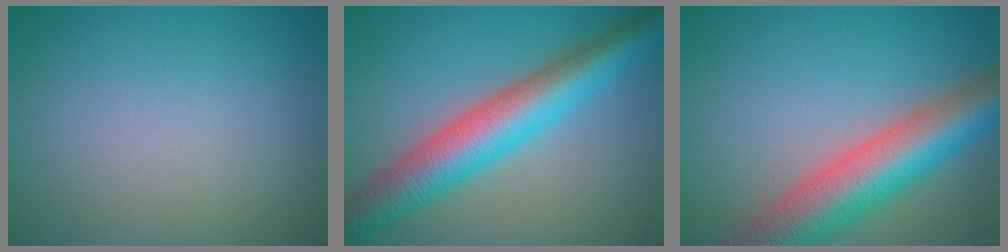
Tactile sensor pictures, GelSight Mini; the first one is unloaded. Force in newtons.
{"total": 8.4, "press": 8.4, "slide": 0.2}
{"total": 9.9, "press": 9.9, "slide": 0.5}